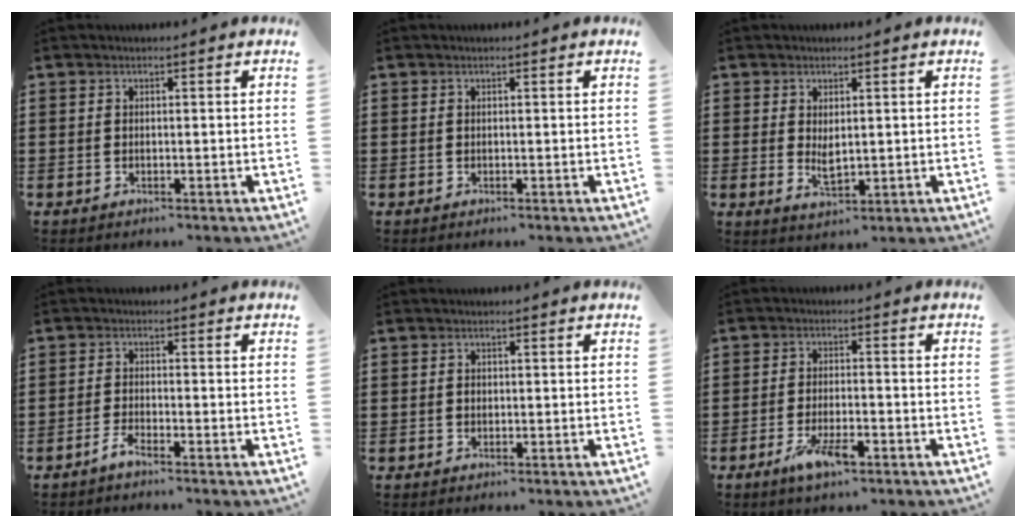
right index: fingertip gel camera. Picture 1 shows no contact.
{"total": 0.0}
{"total": 2.7, "force": [0.4, 1.3, 2.3], "torque": [-0.038, -0.001, 0.006]}
{"total": 2.0, "force": [-1.7, 0.1, 0.9], "torque": [-0.025, -0.001, -0.035]}
{"total": 0.7, "force": [0.0, 0.5, 0.4], "torque": [-0.010, 0.001, 0.000]}
{"total": 5.4, "force": [-3.0, 1.7, 4.2], "torque": [-0.078, 0.002, -0.052]}